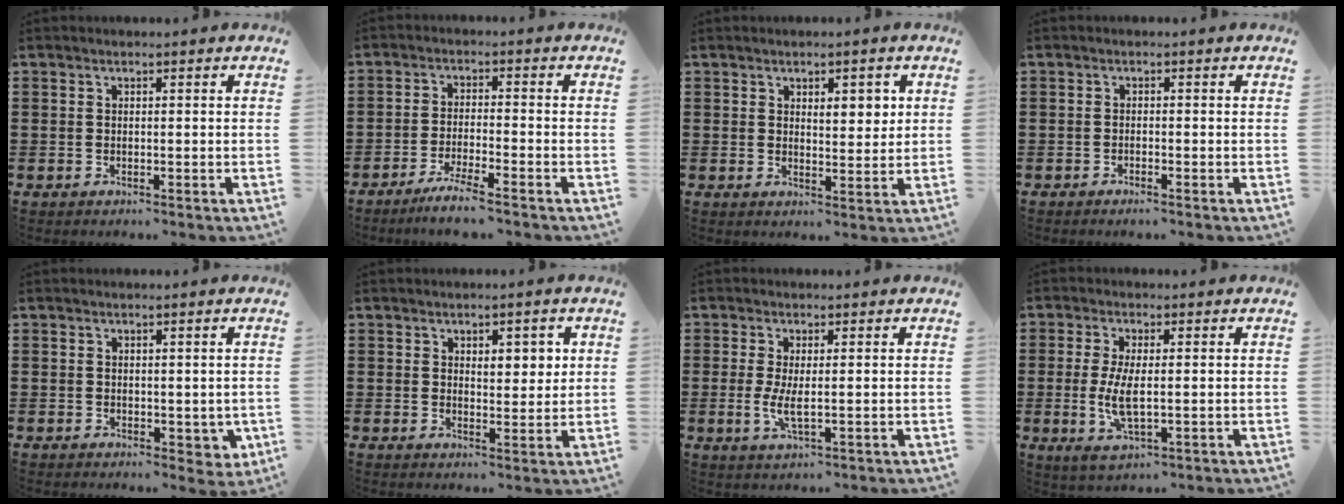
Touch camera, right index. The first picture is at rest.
{"total": 4.0, "force": [-3.4, -0.5, 2.0], "torque": [-0.040, -0.013, -0.065]}
{"total": 3.5, "force": [1.8, 1.7, 2.5], "torque": [-0.028, 0.000, 0.025]}
{"total": 0.8, "force": [-0.7, 0.0, 0.3], "torque": [-0.008, -0.002, -0.013]}
{"total": 2.0, "force": [0.9, 1.3, 1.1], "torque": [-0.017, 0.001, 0.016]}
{"total": 3.3, "force": [1.8, 1.8, 2.1], "torque": [-0.023, 0.000, 0.025]}
{"total": 3.8, "force": [0.1, 1.0, 3.6], "torque": [-0.076, -0.005, 0.000]}
{"total": 5.9, "force": [-0.4, 1.9, 5.6], "torque": [-0.120, -0.009, -0.011]}